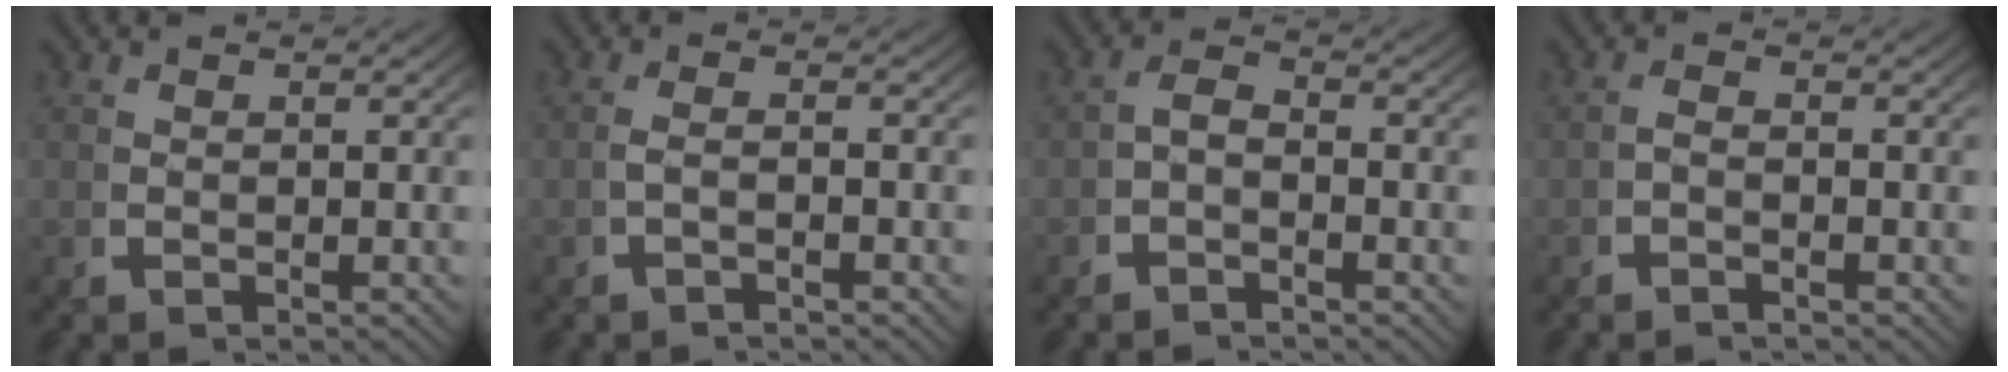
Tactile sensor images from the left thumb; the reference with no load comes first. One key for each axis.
{"total": 1.3, "fx": -0.9, "fy": 0.2, "fz": 0.9, "tx": -0.021, "ty": 0.000, "tz": -0.016}
{"total": 2.2, "fx": -1.1, "fy": 1.3, "fz": 1.3, "tx": -0.022, "ty": -0.004, "tz": -0.021}
{"total": 1.0, "fx": -0.9, "fy": 0.2, "fz": 0.3, "tx": -0.004, "ty": 0.001, "tz": -0.021}